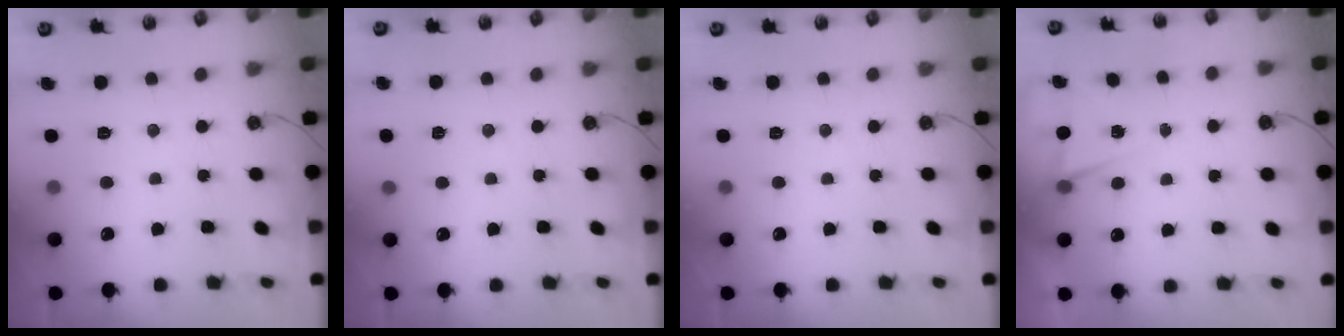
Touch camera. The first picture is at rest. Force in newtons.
{"total": 2.2, "press": 1.9, "slide": 1.1}
{"total": 0.0}
{"total": 3.8, "press": 2.2, "slide": 3.2}